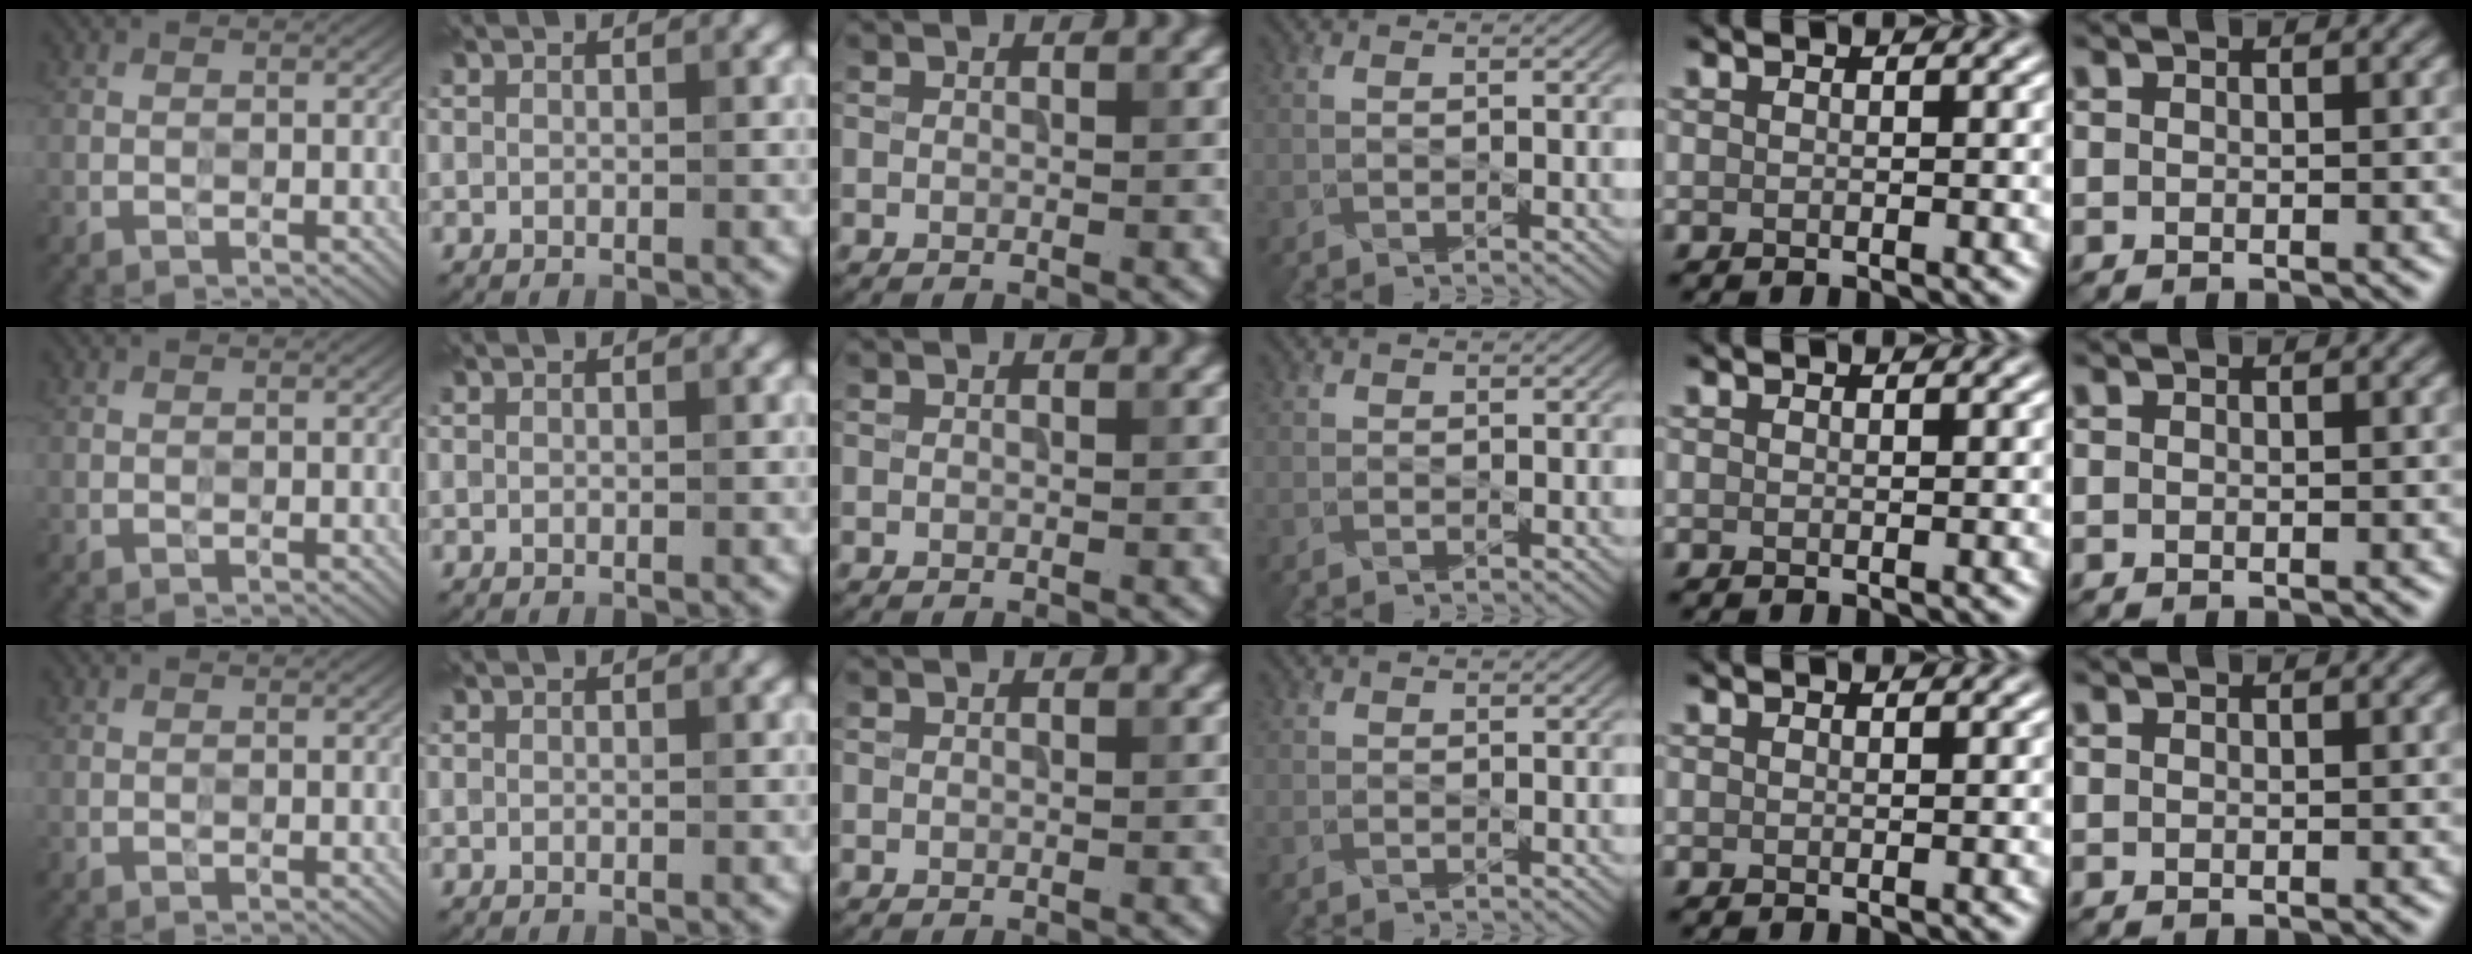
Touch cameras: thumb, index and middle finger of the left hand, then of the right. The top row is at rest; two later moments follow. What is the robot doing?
{"motion": "press", "object": "grip strengthener"}